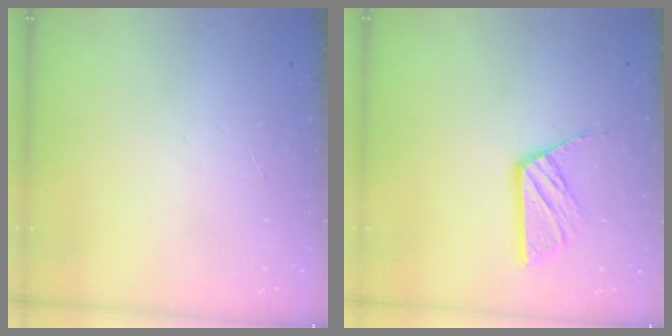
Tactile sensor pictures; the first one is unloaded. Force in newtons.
{"total": 10.5, "press": 10.5, "slide": 0.7}